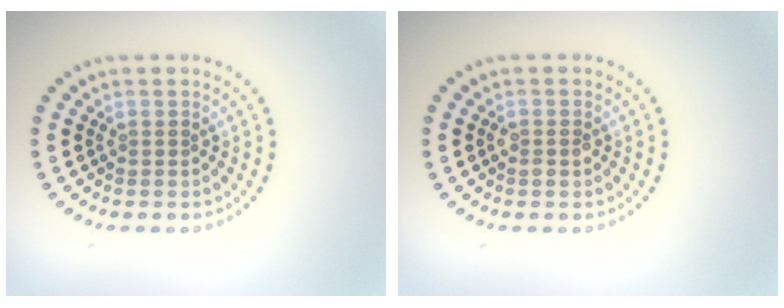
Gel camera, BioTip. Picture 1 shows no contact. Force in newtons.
{"total": 1.0, "press": 1.0, "slide": 0.2}